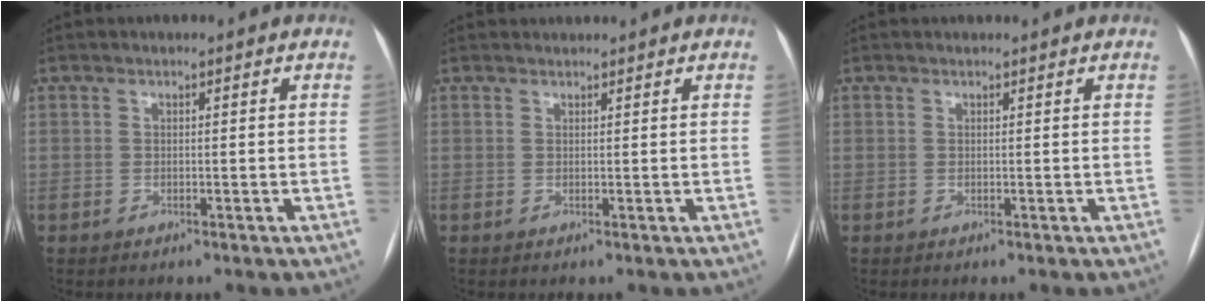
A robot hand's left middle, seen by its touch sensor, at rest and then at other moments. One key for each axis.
{"total": 1.5, "fx": 1.5, "fy": 0.3, "fz": 0.1, "tx": -0.006, "ty": 0.020, "tz": 0.027}
{"total": 0.8, "fx": 0.8, "fy": 0.3, "fz": 0.1, "tx": -0.010, "ty": 0.009, "tz": 0.010}